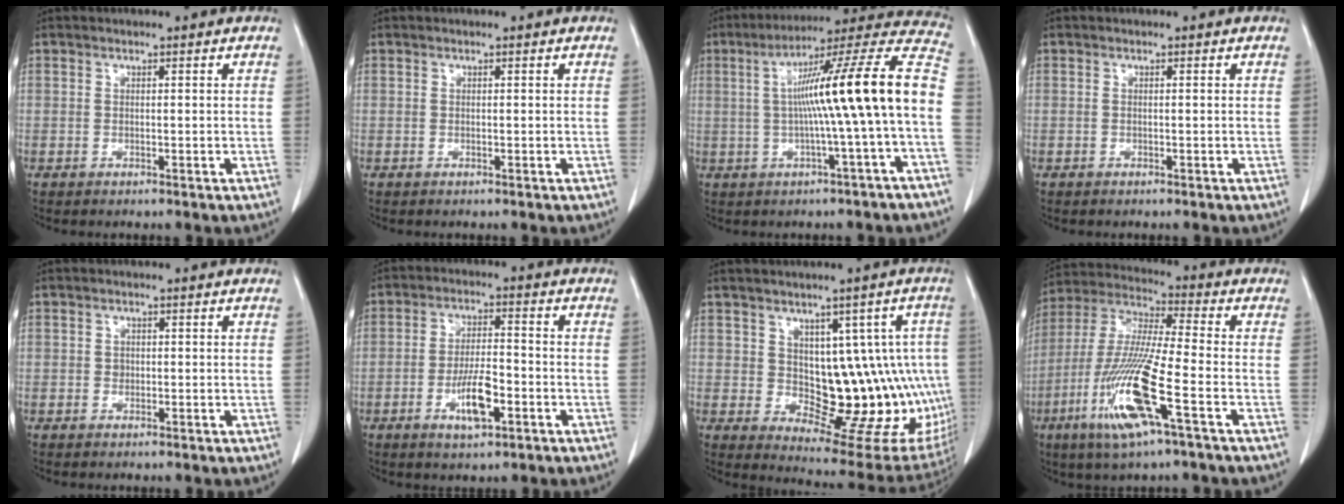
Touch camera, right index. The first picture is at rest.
{"total": 0.0}
{"total": 17.8, "force": [-0.6, -0.6, 17.8], "torque": [-0.259, 0.037, -0.015]}
{"total": 0.0}
{"total": 0.9, "force": [0.0, 0.9, 0.4], "torque": [-0.005, 0.002, 0.001]}
{"total": 7.2, "force": [-2.8, 2.0, 6.3], "torque": [-0.120, -0.001, -0.047]}
{"total": 14.8, "force": [0.7, 7.5, 12.7], "torque": [-0.129, 0.016, 0.029]}
{"total": 15.6, "force": [-6.2, 0.7, 14.3], "torque": [-0.302, -0.021, -0.122]}